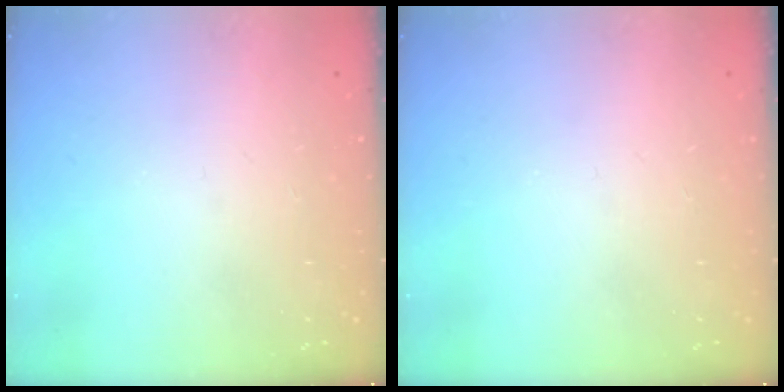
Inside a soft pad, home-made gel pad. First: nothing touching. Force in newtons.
{"total": 0.0}